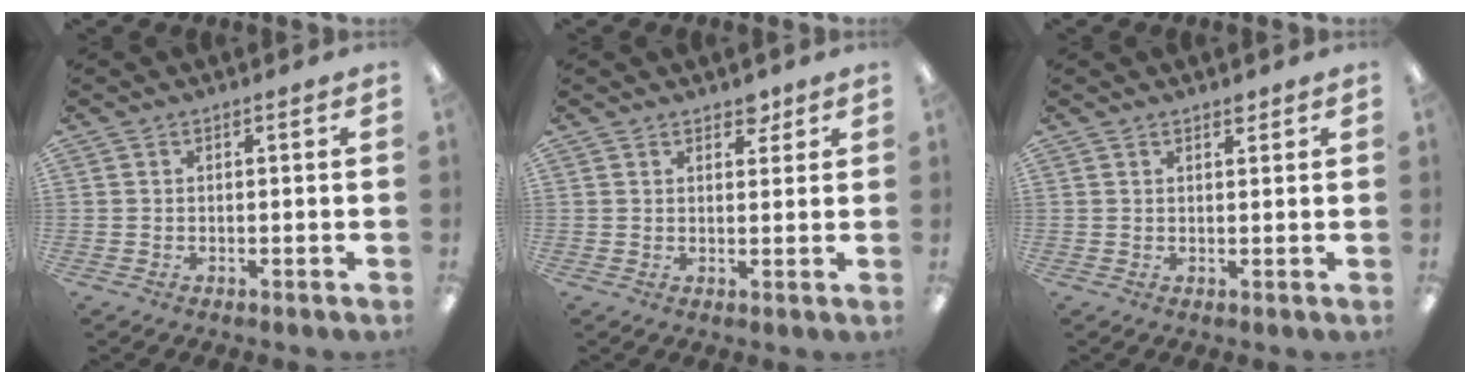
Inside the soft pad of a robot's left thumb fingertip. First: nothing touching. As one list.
[{"total": 3.2, "force": [2.5, 1.6, 1.3], "torque": [-0.006, -0.010, 0.041]}, {"total": 1.5, "force": [1.3, 0.5, 0.6], "torque": [-0.005, -0.004, 0.023]}]